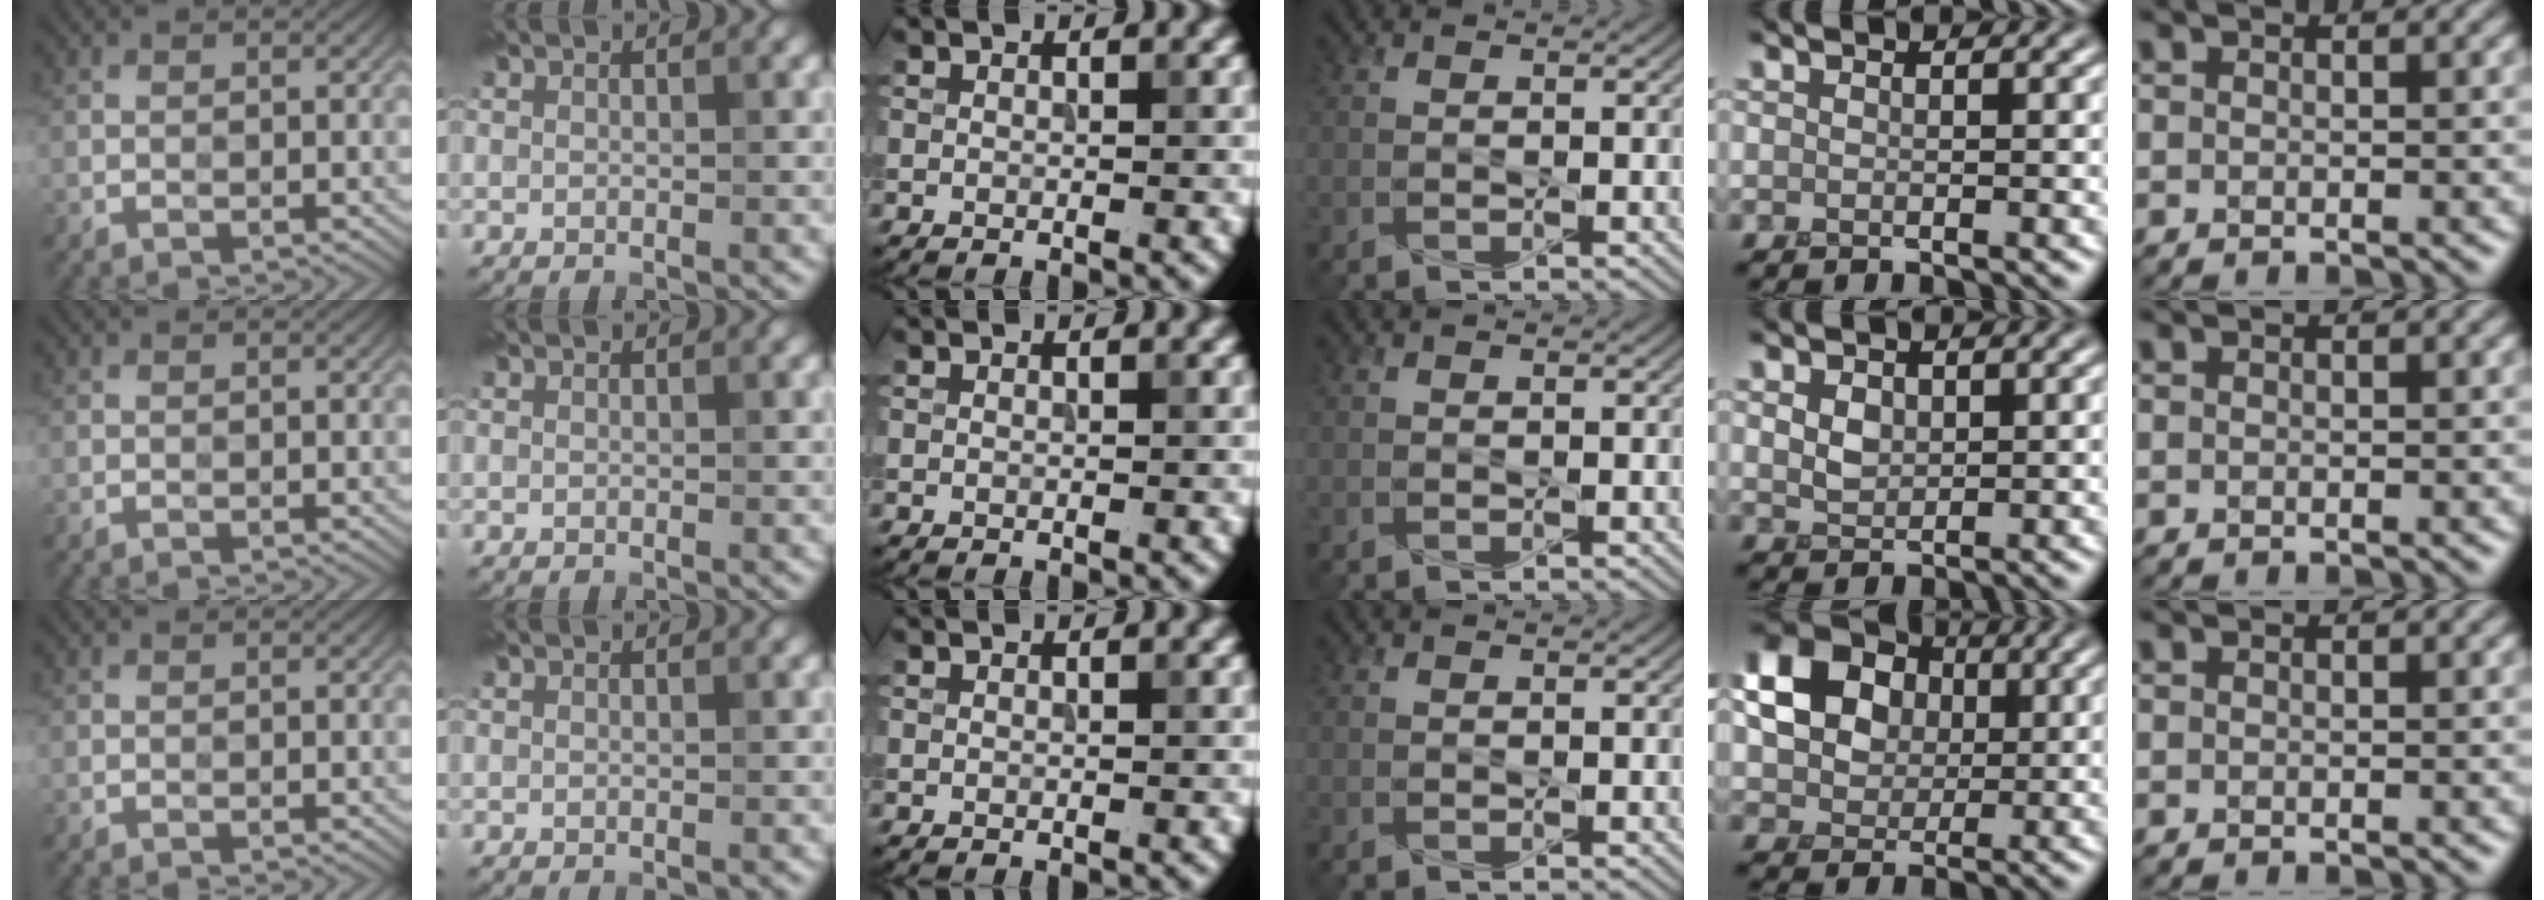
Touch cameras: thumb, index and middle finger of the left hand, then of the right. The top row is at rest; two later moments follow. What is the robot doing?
{"motion": "press", "object": "joystick"}